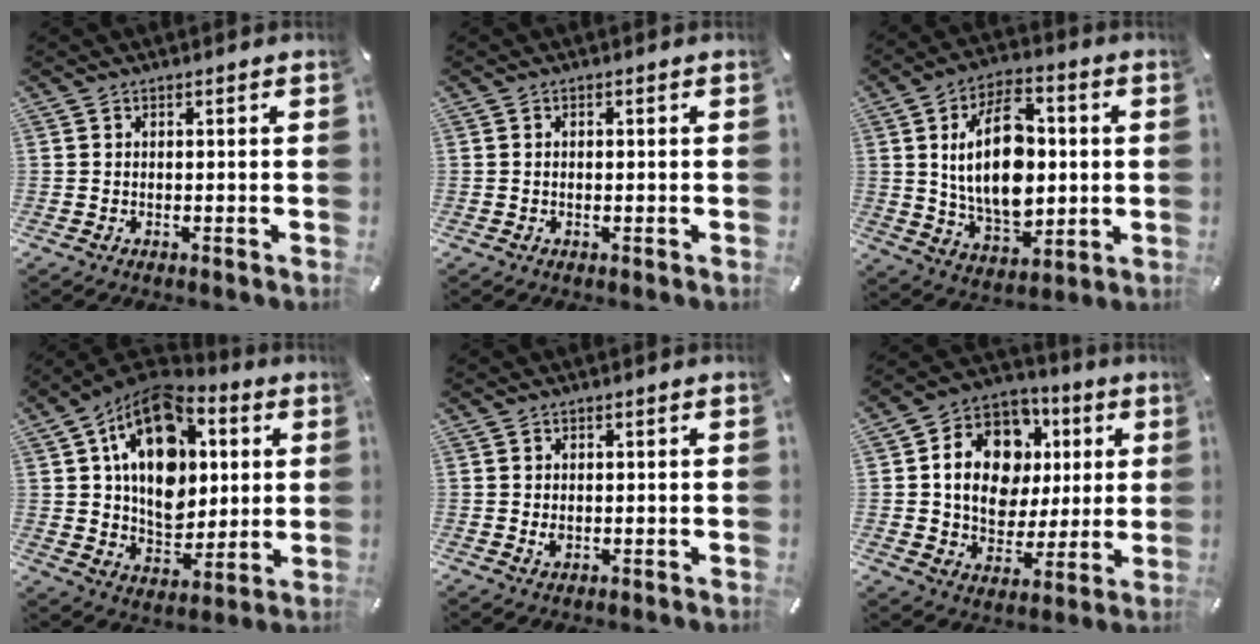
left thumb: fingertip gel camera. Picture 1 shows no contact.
{"total": 0.8, "force": [-0.1, 0.4, 0.7], "torque": [-0.014, 0.000, -0.002]}
{"total": 18.9, "force": [1.6, 12.0, 14.5], "torque": [-0.278, 0.000, 0.021]}
{"total": 19.8, "force": [6.4, 14.4, 12.1], "torque": [-0.205, -0.038, 0.114]}
{"total": 1.3, "force": [0.1, 0.9, 0.9], "torque": [-0.018, 0.003, 0.002]}
{"total": 15.4, "force": [3.3, 12.5, 8.4], "torque": [-0.152, -0.012, 0.066]}